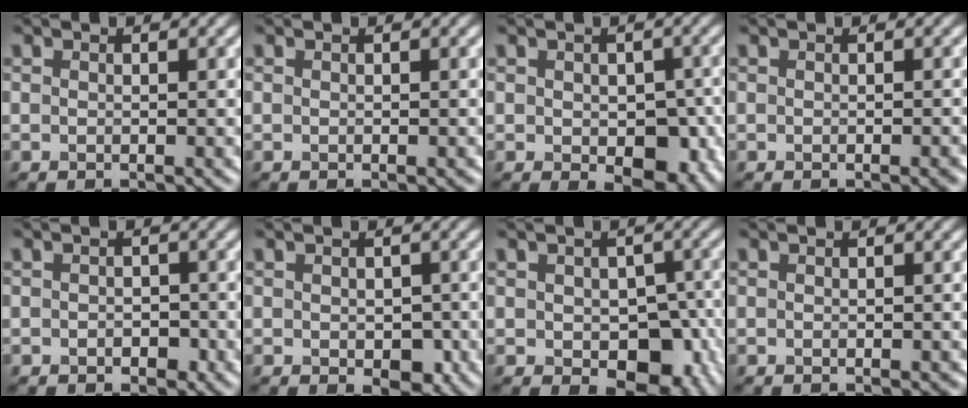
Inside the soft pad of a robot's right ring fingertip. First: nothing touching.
{"total": 0.0}
{"total": 5.0, "force": [-0.9, 3.1, 3.8], "torque": [-0.047, -0.012, -0.008]}
{"total": 0.6, "force": [-0.4, 0.1, 0.5], "torque": [-0.003, 0.000, -0.004]}
{"total": 1.1, "force": [-0.4, 0.9, 0.5], "torque": [-0.003, -0.003, -0.008]}
{"total": 2.2, "force": [-0.3, 1.6, 1.5], "torque": [-0.018, -0.008, -0.002]}
{"total": 6.4, "force": [-1.4, 4.2, 4.6], "torque": [-0.058, -0.013, -0.010]}
{"total": 0.0}